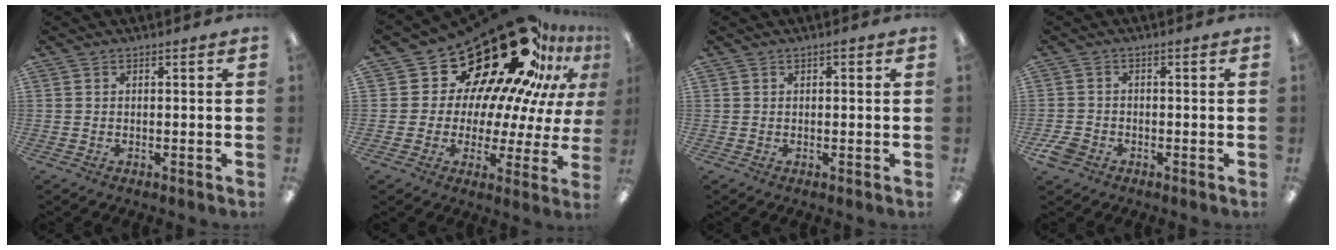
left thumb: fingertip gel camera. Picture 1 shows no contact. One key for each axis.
{"total": 26.4, "fx": 18.4, "fy": 13.1, "fz": 13.7, "tx": -0.198, "ty": -0.143, "tz": 0.326}
{"total": 0.6, "fx": 0.0, "fy": 0.4, "fz": 0.4, "tx": -0.007, "ty": 0.001, "tz": 0.000}
{"total": 3.8, "fx": -2.5, "fy": 2.6, "fz": 1.1, "tx": -0.026, "ty": 0.007, "tz": -0.049}